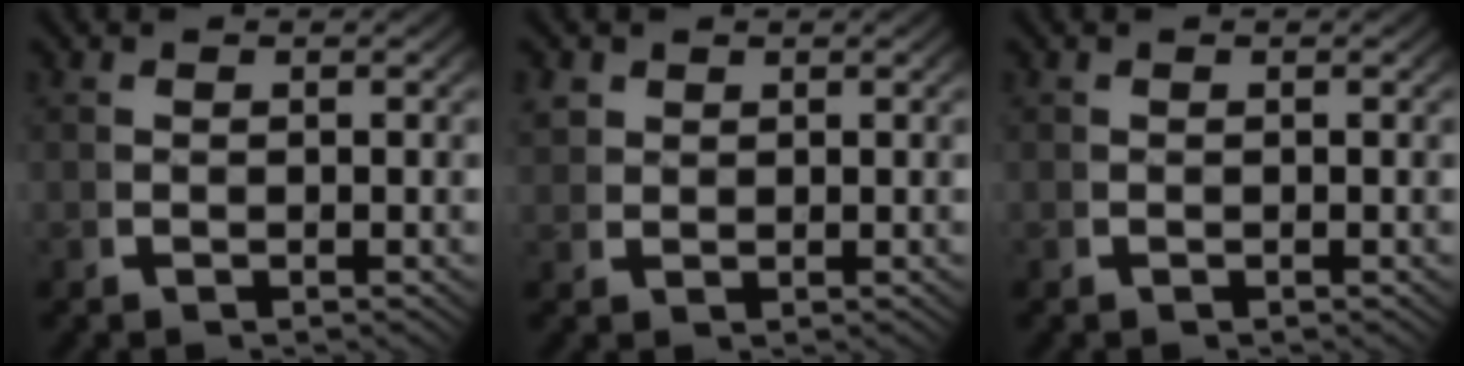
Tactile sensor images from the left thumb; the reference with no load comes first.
{"total": 1.8, "force": [1.3, 1.2, 0.6], "torque": [-0.013, 0.000, 0.030]}
{"total": 0.0}